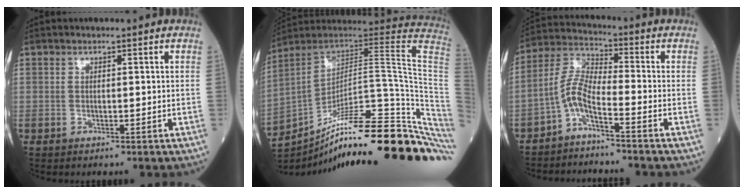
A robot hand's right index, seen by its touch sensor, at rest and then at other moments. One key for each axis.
{"total": 32.3, "fx": -23.6, "fy": 3.2, "fz": 21.8, "tx": -0.193, "ty": 0.009, "tz": -0.336}
{"total": 5.7, "fx": -3.7, "fy": 0.7, "fz": 4.3, "tx": -0.099, "ty": 0.007, "tz": -0.080}